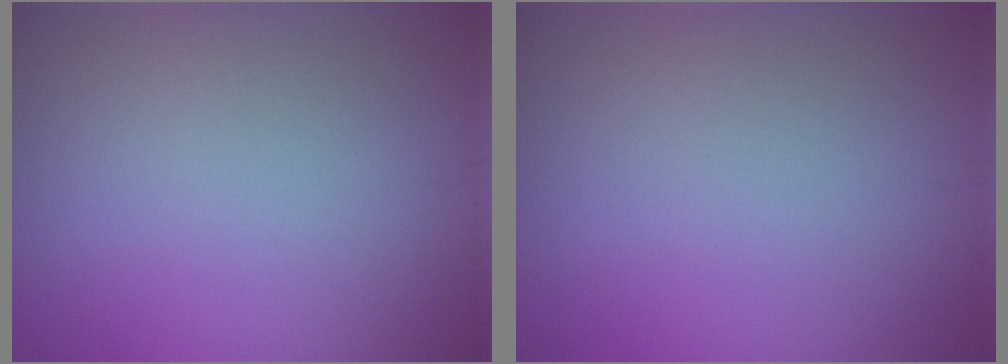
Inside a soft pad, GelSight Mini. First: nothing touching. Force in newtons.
{"total": 0.0}